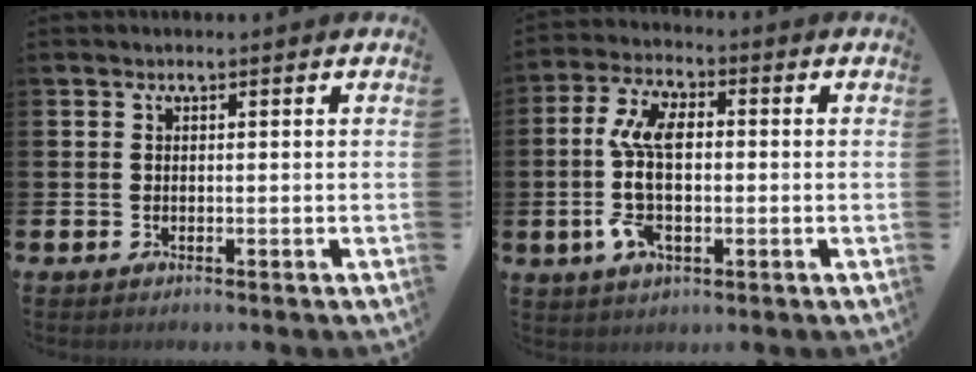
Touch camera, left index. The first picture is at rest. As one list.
[{"total": 10.2, "force": [0.2, 5.0, 8.9], "torque": [-0.188, 0.001, -0.002]}]